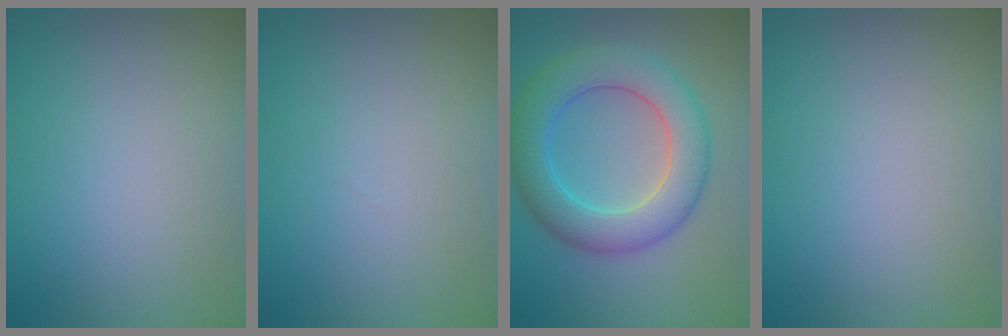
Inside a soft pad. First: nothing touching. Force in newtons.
{"total": 0.0}
{"total": 7.4, "press": 7.4, "slide": 0.1}
{"total": 0.0}